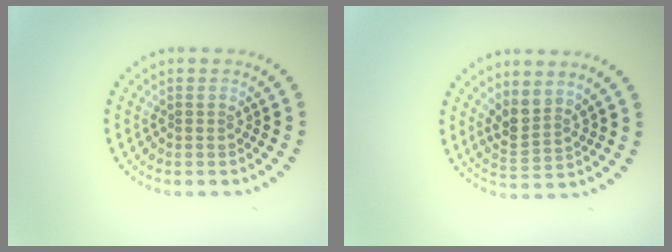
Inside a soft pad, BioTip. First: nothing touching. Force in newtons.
{"total": 2.7, "press": 2.0, "slide": 1.8}